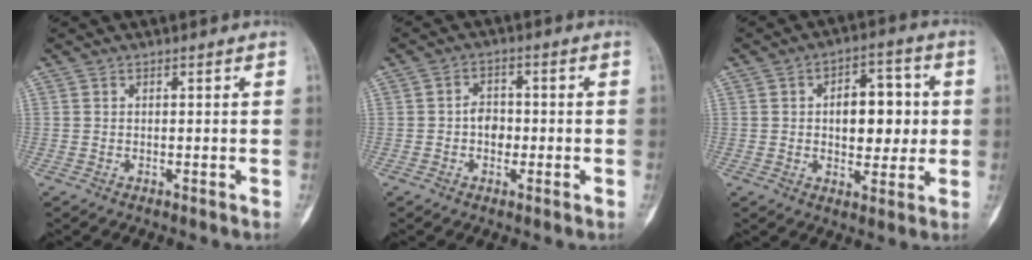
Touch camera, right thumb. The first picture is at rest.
{"total": 3.9, "force": [-0.8, 2.8, 2.5], "torque": [-0.021, 0.010, -0.018]}
{"total": 11.3, "force": [0.9, 6.8, 9.0], "torque": [-0.084, 0.013, 0.016]}